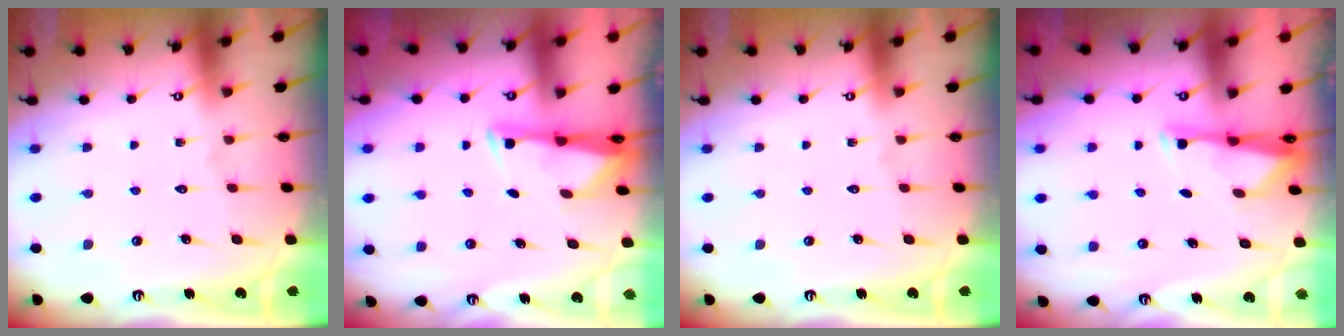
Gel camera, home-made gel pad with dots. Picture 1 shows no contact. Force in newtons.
{"total": 2.7, "press": 2.7, "slide": 0.4}
{"total": 0.0}
{"total": 3.0, "press": 2.9, "slide": 0.5}